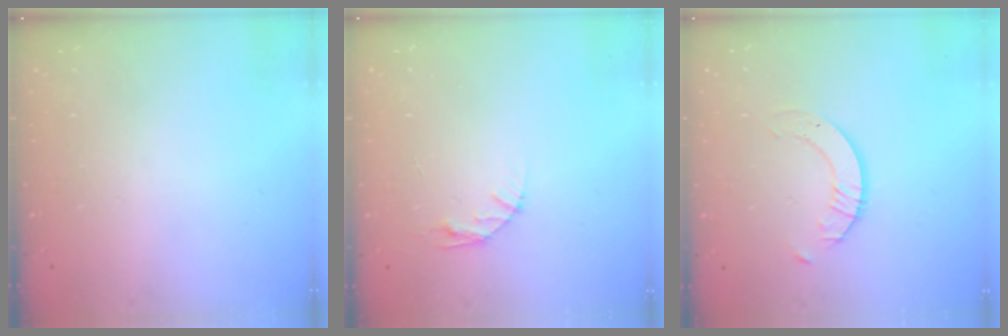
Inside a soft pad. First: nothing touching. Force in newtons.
{"total": 5.3, "press": 5.3, "slide": 0.6}
{"total": 2.0, "press": 2.0, "slide": 0.2}